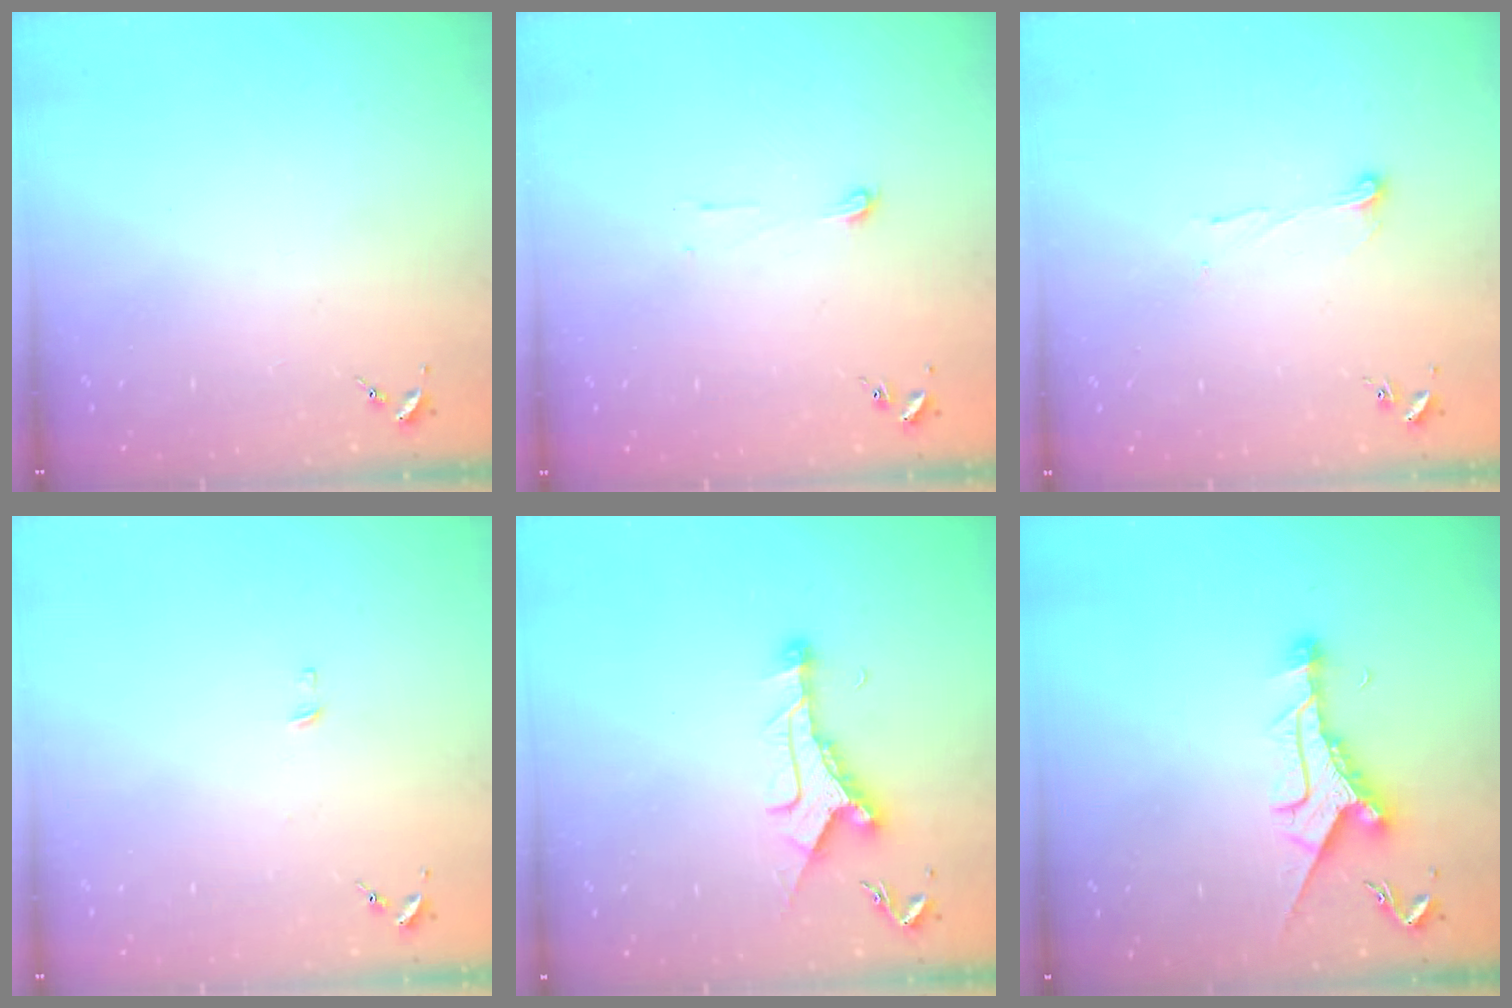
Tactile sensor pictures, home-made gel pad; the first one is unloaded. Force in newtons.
{"total": 3.8, "press": 3.8, "slide": 0.3}
{"total": 5.4, "press": 5.4, "slide": 0.2}
{"total": 3.0, "press": 3.0, "slide": 0.2}
{"total": 10.1, "press": 10.1, "slide": 0.8}
{"total": 10.2, "press": 10.2, "slide": 0.8}